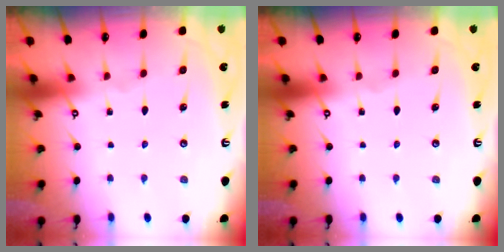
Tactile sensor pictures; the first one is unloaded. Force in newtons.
{"total": 0.0}